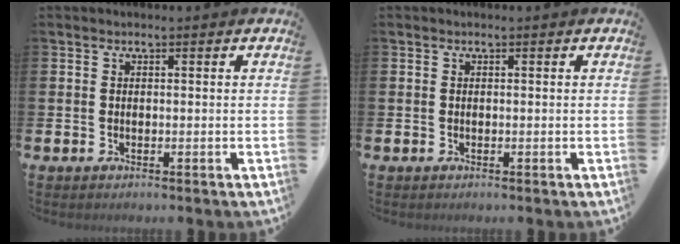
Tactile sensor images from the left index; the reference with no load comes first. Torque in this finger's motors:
{"motor_torque": [0.00, 0.00, 0.01, 0.00]}